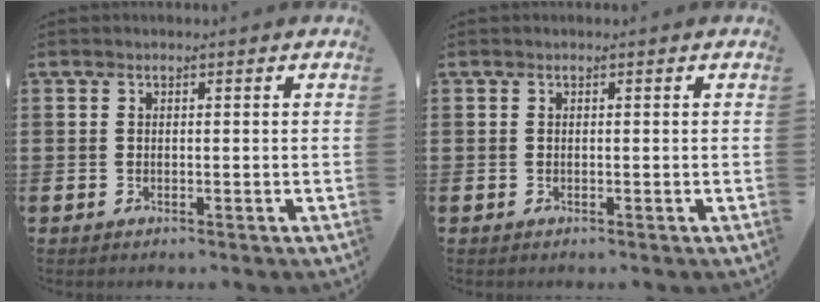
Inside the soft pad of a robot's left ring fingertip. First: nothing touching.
{"total": 0.0}